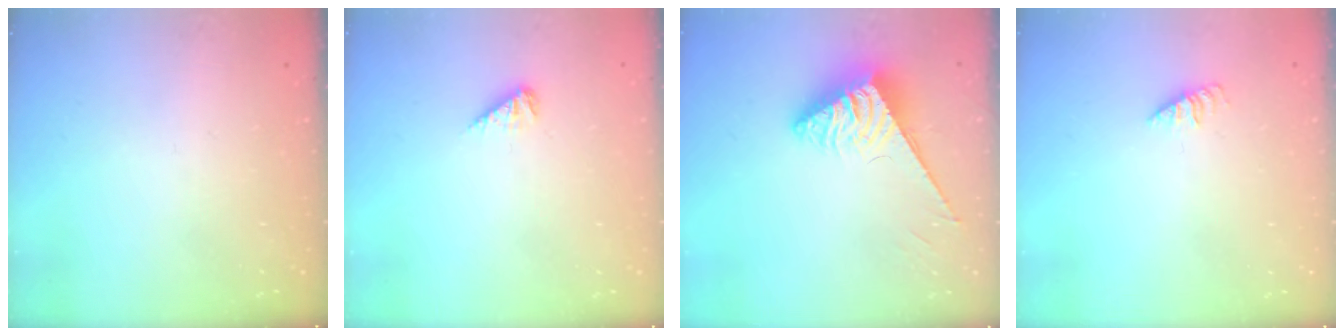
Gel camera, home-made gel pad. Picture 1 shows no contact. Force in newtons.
{"total": 3.6, "press": 3.5, "slide": 0.6}
{"total": 3.9, "press": 3.9, "slide": 0.4}
{"total": 0.6, "press": 0.6, "slide": 0.2}